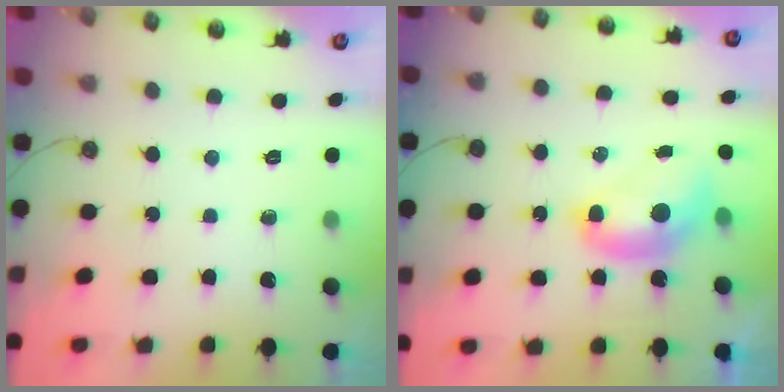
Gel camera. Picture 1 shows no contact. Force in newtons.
{"total": 2.7, "press": 2.7, "slide": 0.1}